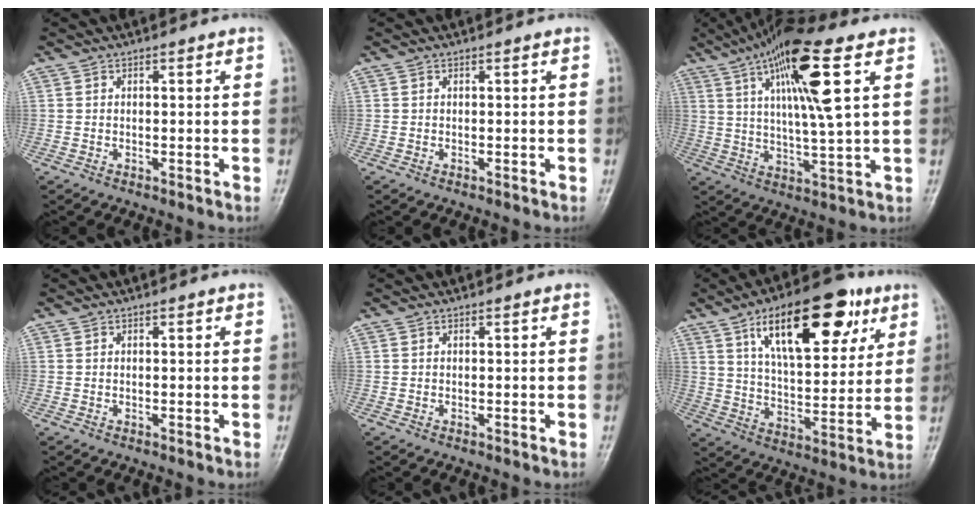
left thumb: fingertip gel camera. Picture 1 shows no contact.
{"total": 0.0}
{"total": 17.0, "force": [7.0, 2.8, 15.2], "torque": [-0.275, -0.007, 0.119]}
{"total": 0.0}
{"total": 0.0}
{"total": 22.6, "force": [11.1, 9.9, 16.9], "torque": [-0.223, -0.027, 0.184]}